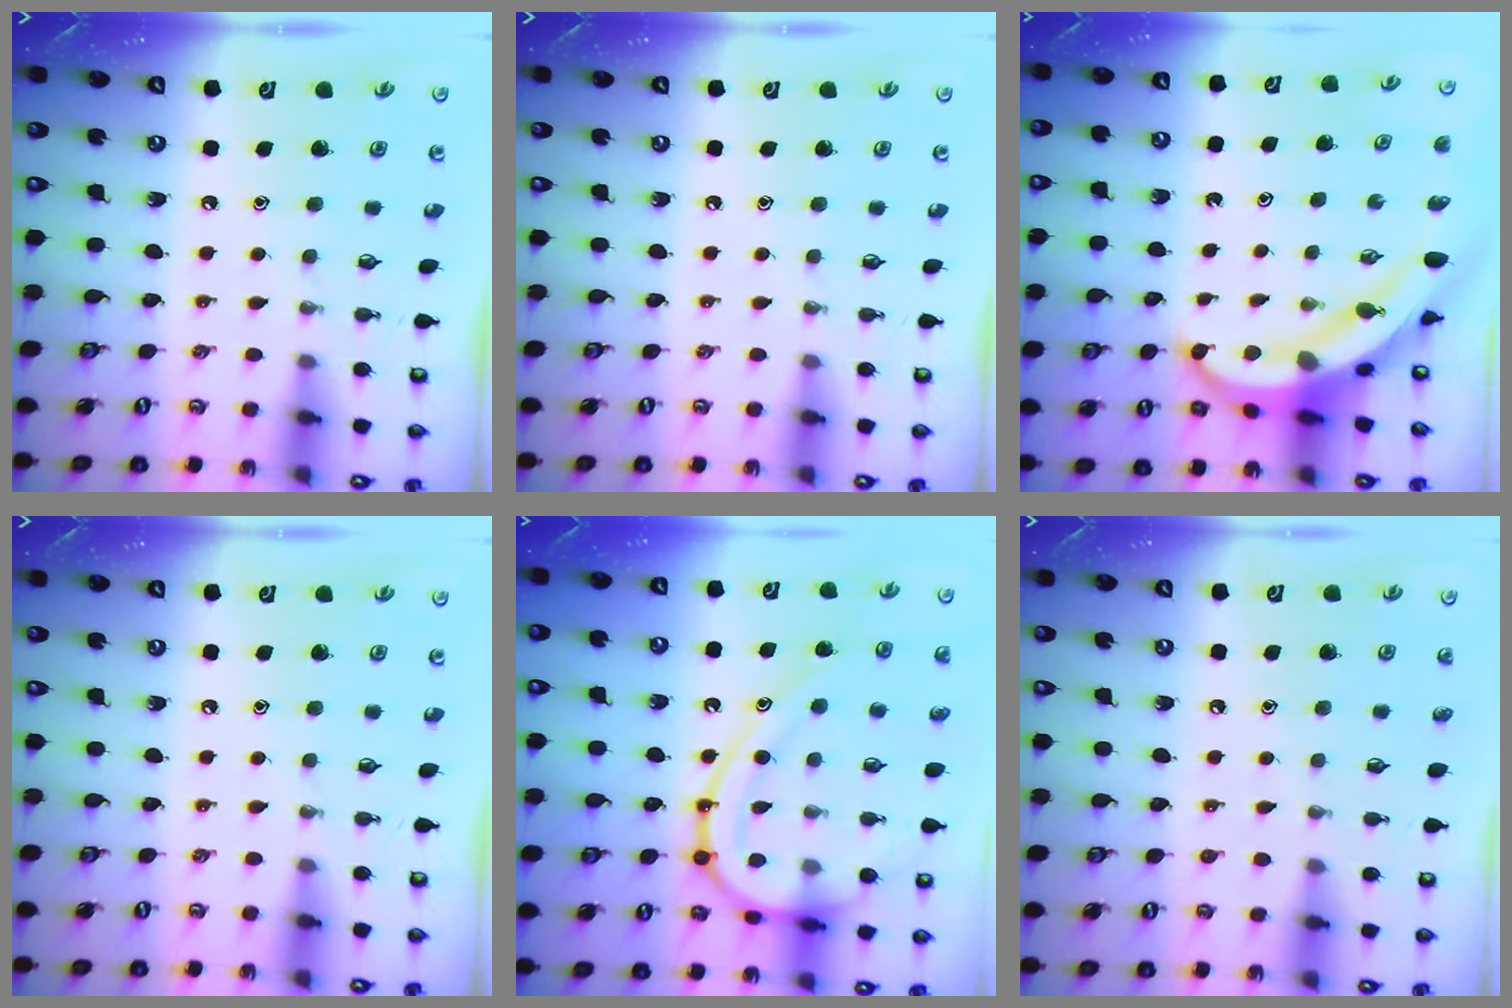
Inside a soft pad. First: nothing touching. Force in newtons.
{"total": 0.0}
{"total": 8.7, "press": 8.6, "slide": 1.6}
{"total": 0.0}
{"total": 17.7, "press": 17.6, "slide": 1.5}
{"total": 1.7, "press": 1.7, "slide": 0.1}